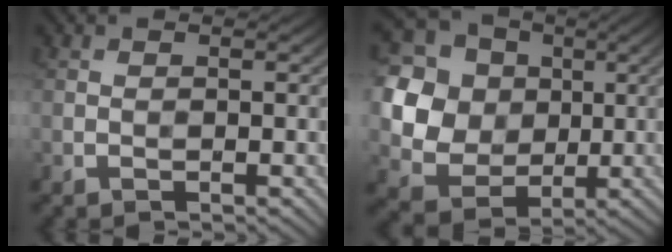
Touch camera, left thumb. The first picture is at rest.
{"total": 14.7, "force": [2.9, 12.9, 6.5], "torque": [-0.243, 0.033, 0.055]}